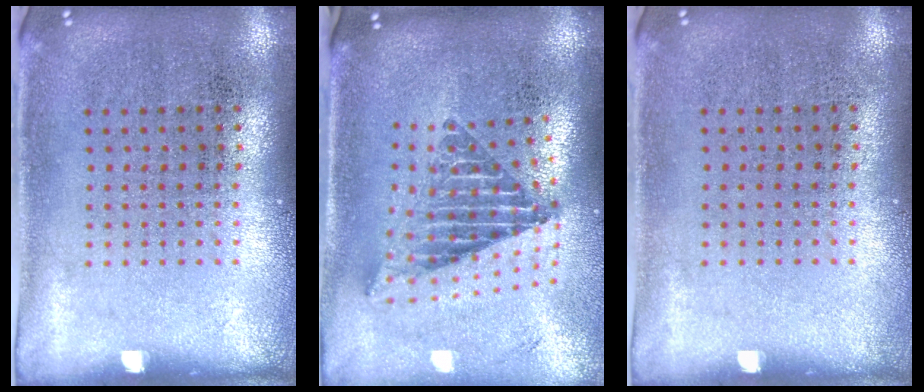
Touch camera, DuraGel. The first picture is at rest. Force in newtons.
{"total": 2.4, "press": 1.7, "slide": 1.8}
{"total": 0.0}